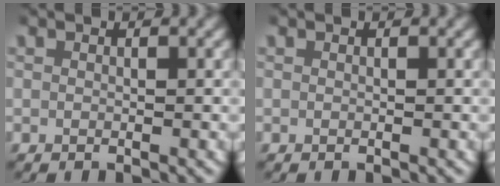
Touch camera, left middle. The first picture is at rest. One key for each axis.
{"total": 0.0}